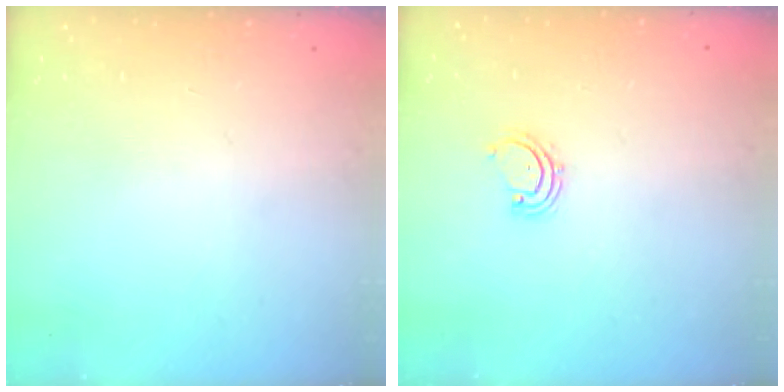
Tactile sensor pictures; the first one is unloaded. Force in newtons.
{"total": 2.6, "press": 2.6, "slide": 0.3}